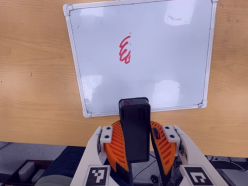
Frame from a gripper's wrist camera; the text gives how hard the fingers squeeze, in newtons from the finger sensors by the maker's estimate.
{"total": 8.8, "left": 8.6, "right": 9.0}